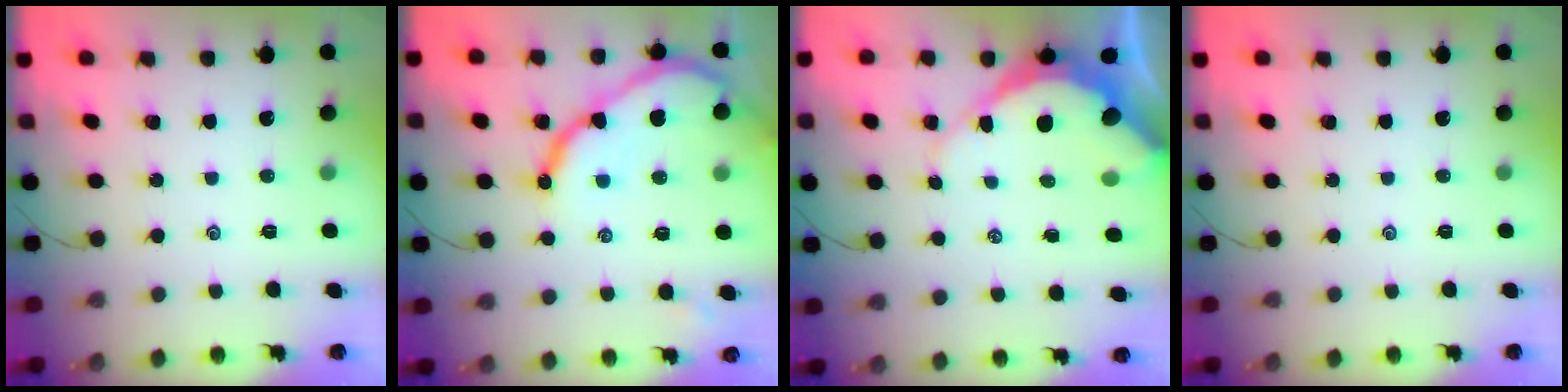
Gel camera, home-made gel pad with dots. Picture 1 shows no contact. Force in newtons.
{"total": 12.6, "press": 12.6, "slide": 1.2}
{"total": 10.7, "press": 10.6, "slide": 1.1}
{"total": 0.0}